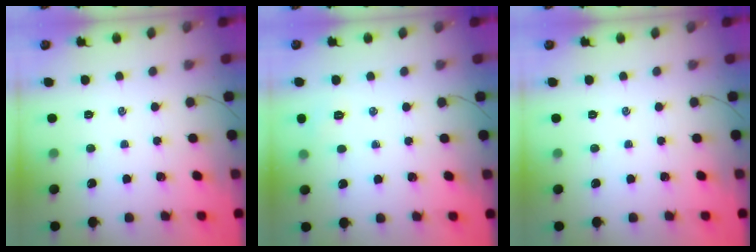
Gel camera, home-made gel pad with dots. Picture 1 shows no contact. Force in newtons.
{"total": 4.2, "press": 4.0, "slide": 0.9}
{"total": 0.0}